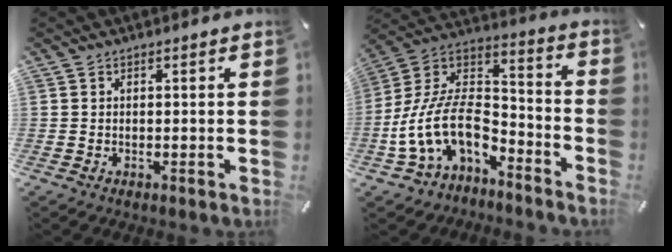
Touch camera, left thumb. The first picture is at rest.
{"total": 15.6, "force": [-8.2, 9.6, 9.2], "torque": [-0.214, 0.006, -0.146]}